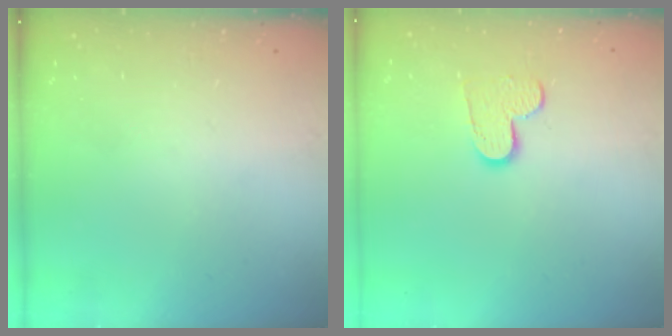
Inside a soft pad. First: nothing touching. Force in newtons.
{"total": 8.3, "press": 8.2, "slide": 0.5}